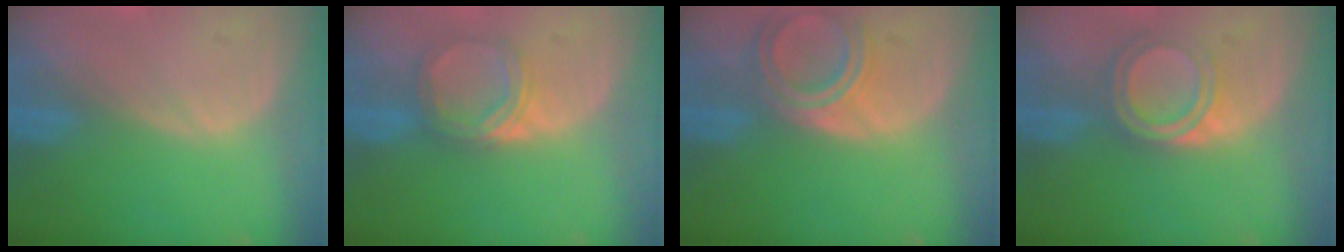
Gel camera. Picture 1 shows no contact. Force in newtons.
{"total": 5.3, "press": 4.8, "slide": 2.3}
{"total": 6.6, "press": 5.9, "slide": 2.9}
{"total": 5.3, "press": 4.9, "slide": 1.9}